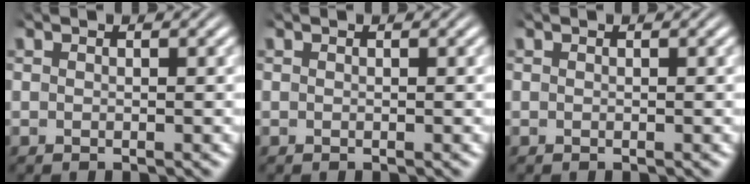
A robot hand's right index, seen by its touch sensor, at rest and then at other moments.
{"total": 0.0}
{"total": 0.0}